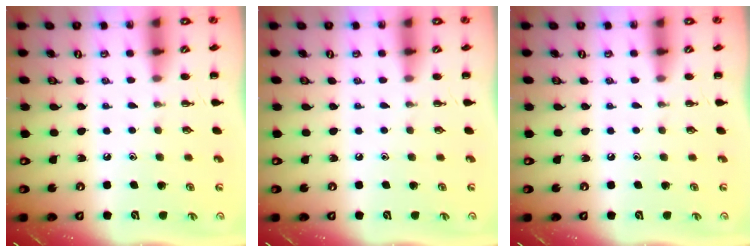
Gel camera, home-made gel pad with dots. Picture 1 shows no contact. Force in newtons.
{"total": 0.0}
{"total": 0.0}